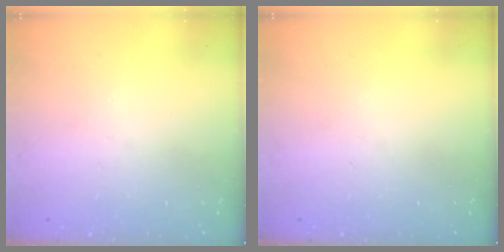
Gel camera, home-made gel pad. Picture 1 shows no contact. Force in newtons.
{"total": 0.0}